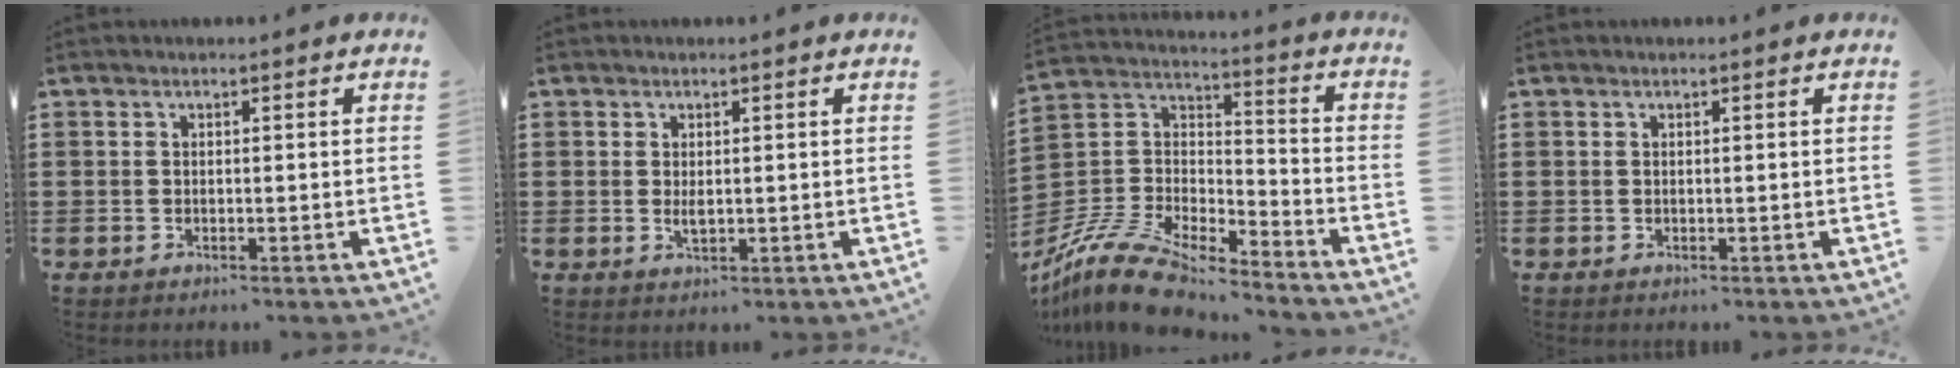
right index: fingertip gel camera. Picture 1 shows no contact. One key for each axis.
{"total": 1.5, "fx": 0.2, "fy": 0.7, "fz": 1.3, "tx": -0.025, "ty": 0.004, "tz": 0.004}
{"total": 12.0, "fx": -10.9, "fy": 2.6, "fz": 4.2, "tx": -0.101, "ty": 0.018, "tz": -0.221}
{"total": 0.0}